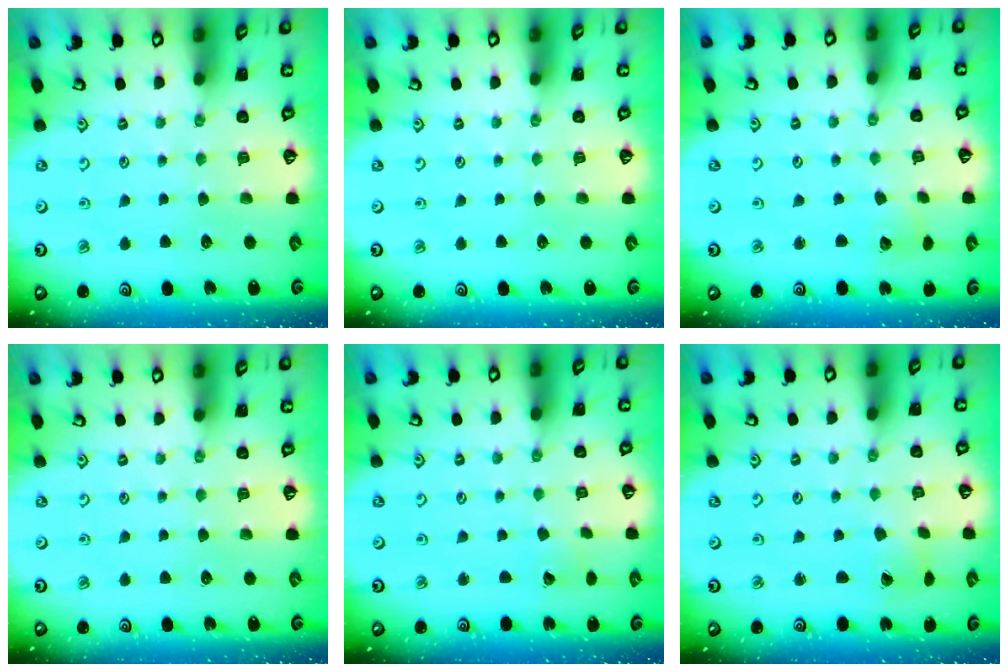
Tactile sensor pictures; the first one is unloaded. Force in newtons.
{"total": 0.0}
{"total": 2.3, "press": 2.3, "slide": 0.4}
{"total": 0.0}
{"total": 1.4, "press": 1.4, "slide": 0.1}
{"total": 1.2, "press": 1.2, "slide": 0.2}